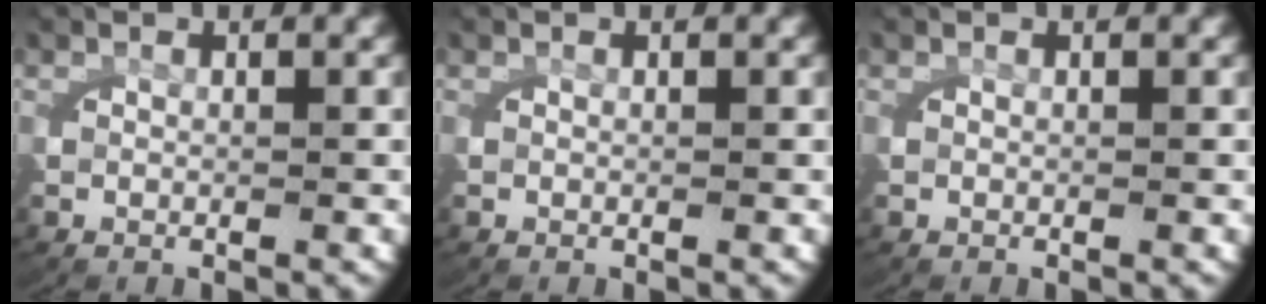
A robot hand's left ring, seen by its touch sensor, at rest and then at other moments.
{"total": 0.0}
{"total": 0.0}